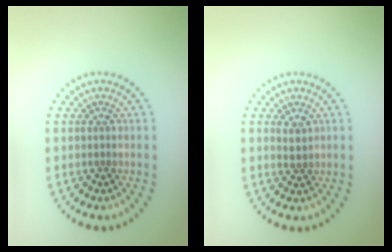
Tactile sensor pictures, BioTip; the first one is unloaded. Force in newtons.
{"total": 1.1, "press": 1.0, "slide": 0.6}